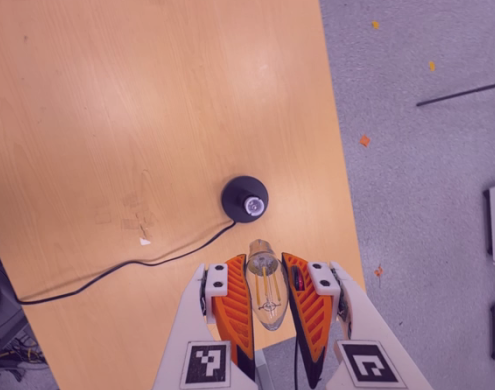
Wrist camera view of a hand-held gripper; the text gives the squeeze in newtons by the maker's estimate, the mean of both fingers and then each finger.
{"total": 21.5, "left": 23.5, "right": 19.5}